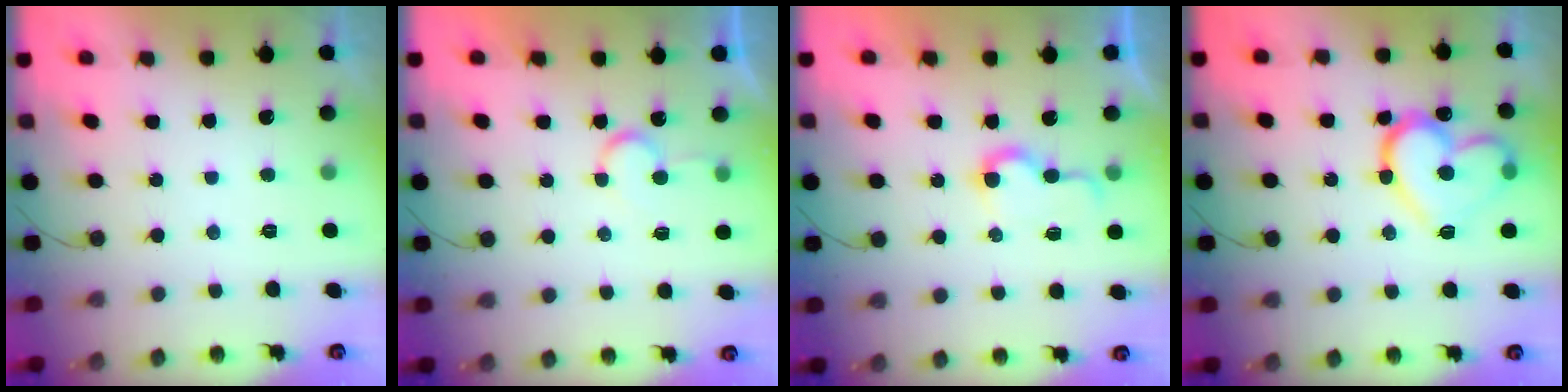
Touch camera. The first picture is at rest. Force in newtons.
{"total": 5.2, "press": 5.2, "slide": 0.3}
{"total": 5.1, "press": 5.1, "slide": 0.6}
{"total": 17.2, "press": 17.2, "slide": 1.0}